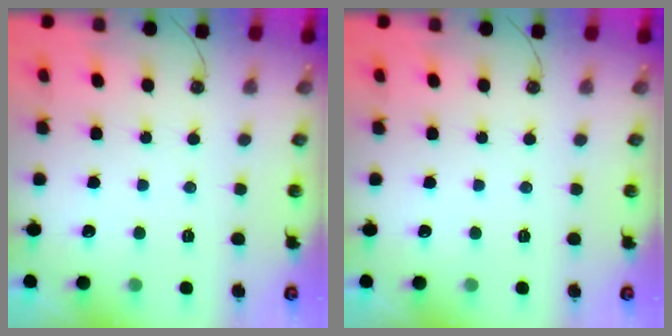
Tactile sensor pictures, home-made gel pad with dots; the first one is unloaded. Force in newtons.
{"total": 0.0}